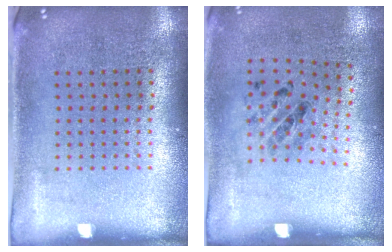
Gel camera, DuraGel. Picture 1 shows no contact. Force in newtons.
{"total": 1.3, "press": 0.6, "slide": 1.2}